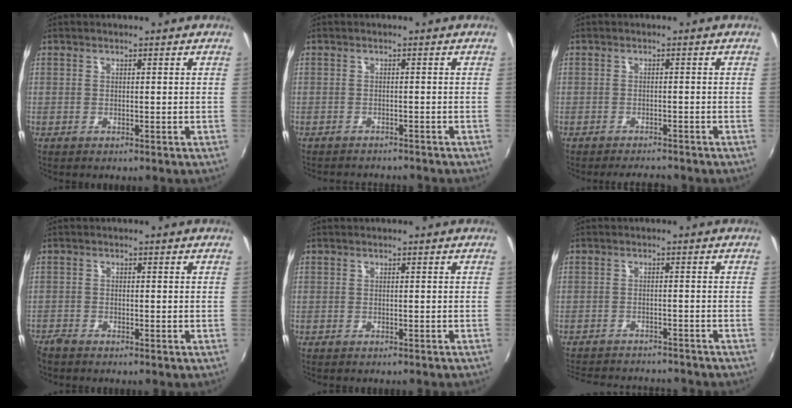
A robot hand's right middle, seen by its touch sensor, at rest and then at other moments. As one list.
[{"total": 4.5, "force": [-4.3, 0.7, 1.3], "torque": [-0.035, -0.009, -0.061]}, {"total": 4.0, "force": [-3.7, 0.7, 1.3], "torque": [-0.035, -0.003, -0.053]}, {"total": 2.4, "force": [-2.3, 0.6, 0.5], "torque": [-0.019, -0.011, -0.048]}, {"total": 1.7, "force": [-1.5, 0.5, 0.6], "torque": [-0.016, -0.010, -0.020]}, {"total": 13.5, "force": [-12.1, 3.5, 4.8], "torque": [-0.111, -0.004, -0.171]}]